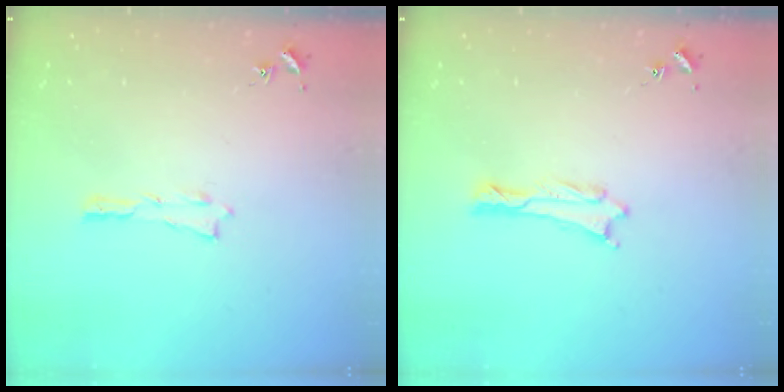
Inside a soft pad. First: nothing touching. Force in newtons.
{"total": 0.0}